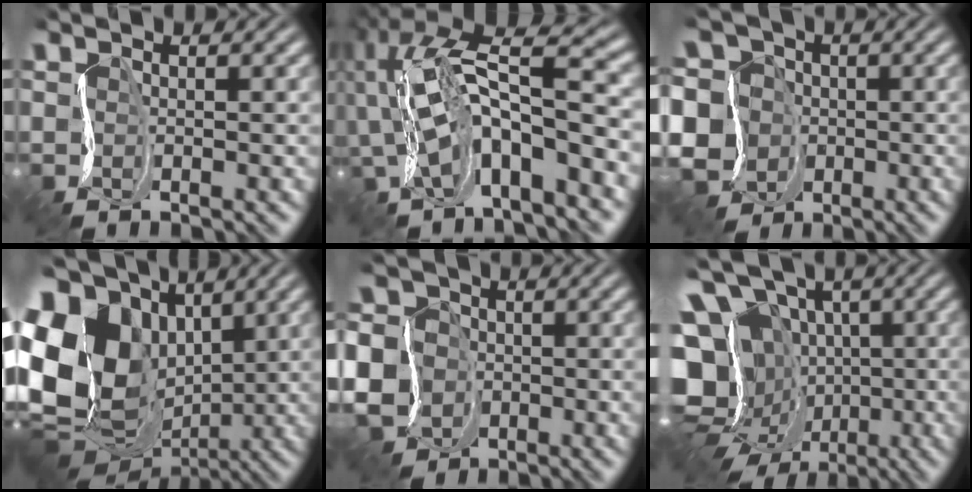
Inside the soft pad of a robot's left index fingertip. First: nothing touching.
{"total": 10.3, "force": [-3.4, 4.3, 8.7], "torque": [-0.147, -0.018, -0.057]}
{"total": 10.9, "force": [-5.5, 8.7, 3.5], "torque": [-0.070, -0.017, -0.128]}
{"total": 17.5, "force": [-0.9, 14.1, 10.3], "torque": [-0.220, -0.014, -0.016]}
{"total": 11.8, "force": [-6.2, 9.5, 3.2], "torque": [-0.068, -0.034, -0.140]}
{"total": 19.1, "force": [-5.3, 15.4, 10.0], "torque": [-0.166, 0.007, -0.116]}